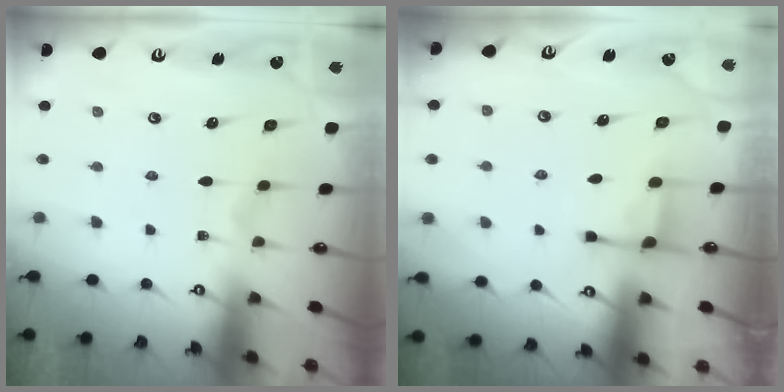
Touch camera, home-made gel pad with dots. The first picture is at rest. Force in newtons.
{"total": 2.7, "press": 2.6, "slide": 0.7}